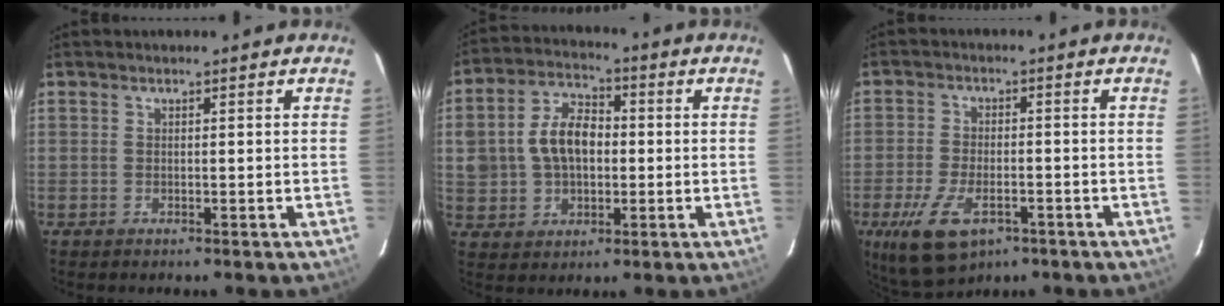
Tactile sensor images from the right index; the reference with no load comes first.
{"total": 11.5, "force": [0.4, 8.1, 8.2], "torque": [-0.168, 0.025, 0.015]}
{"total": 11.5, "force": [-5.9, 5.7, 8.0], "torque": [-0.176, -0.024, -0.099]}